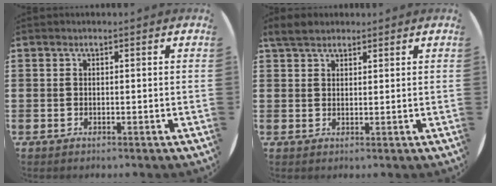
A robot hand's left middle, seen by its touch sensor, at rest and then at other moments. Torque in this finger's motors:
{"motor_torque": [0.65, -0.61, 0.06, 0.03]}